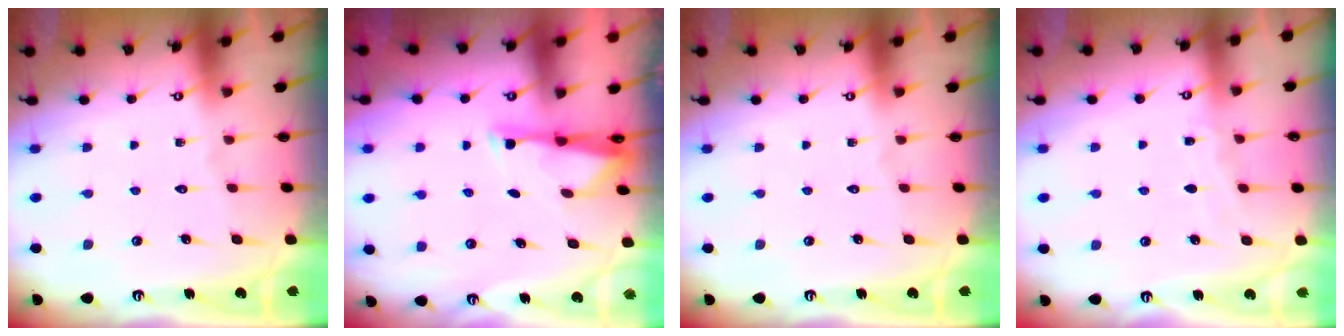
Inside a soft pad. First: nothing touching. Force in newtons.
{"total": 2.9, "press": 2.8, "slide": 0.6}
{"total": 0.0}
{"total": 4.0, "press": 3.9, "slide": 0.6}